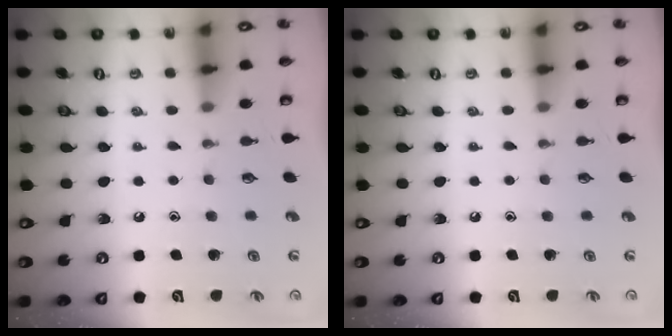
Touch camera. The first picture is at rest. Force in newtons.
{"total": 0.0}